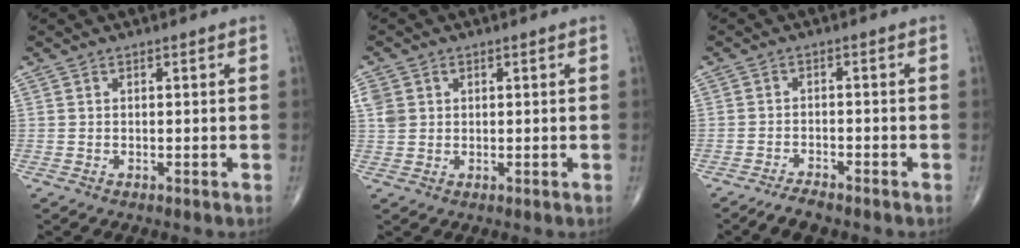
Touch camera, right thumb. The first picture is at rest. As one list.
[{"total": 3.4, "force": [0.9, 2.9, 1.6], "torque": [-0.025, 0.003, 0.021]}, {"total": 3.3, "force": [-3.1, 0.6, 1.0], "torque": [-0.027, 0.008, -0.056]}]